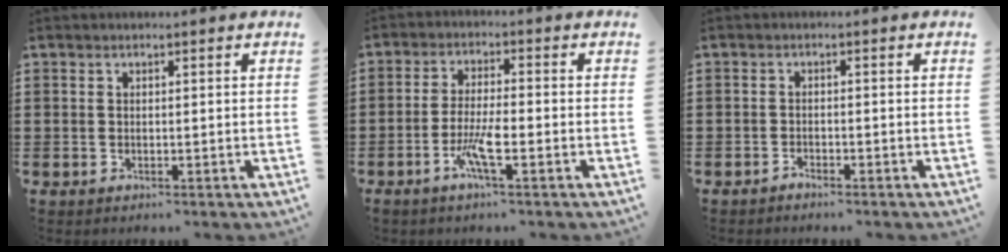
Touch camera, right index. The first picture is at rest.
{"total": 5.3, "force": [-2.4, 0.7, 4.6], "torque": [-0.103, -0.011, -0.049]}
{"total": 1.2, "force": [-1.1, 0.1, 0.0], "torque": [-0.004, 0.003, -0.024]}